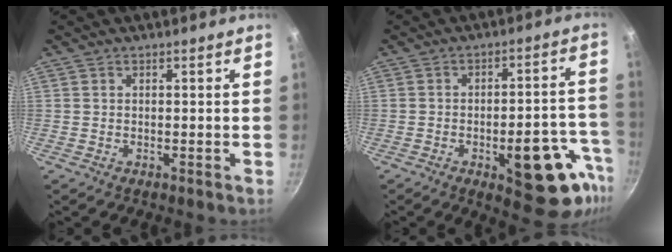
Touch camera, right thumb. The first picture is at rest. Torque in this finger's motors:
{"motor_torque": [2.68, 2.34, 1.10, -0.80, 0.28]}